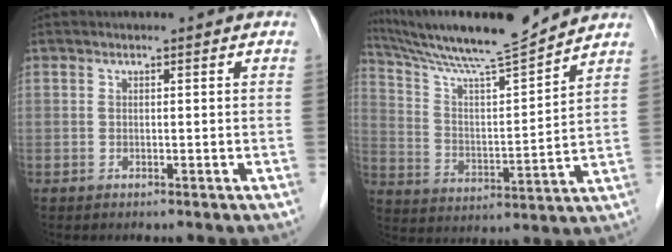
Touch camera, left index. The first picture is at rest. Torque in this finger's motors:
{"motor_torque": [0.40, -0.57, 0.39, 0.05]}